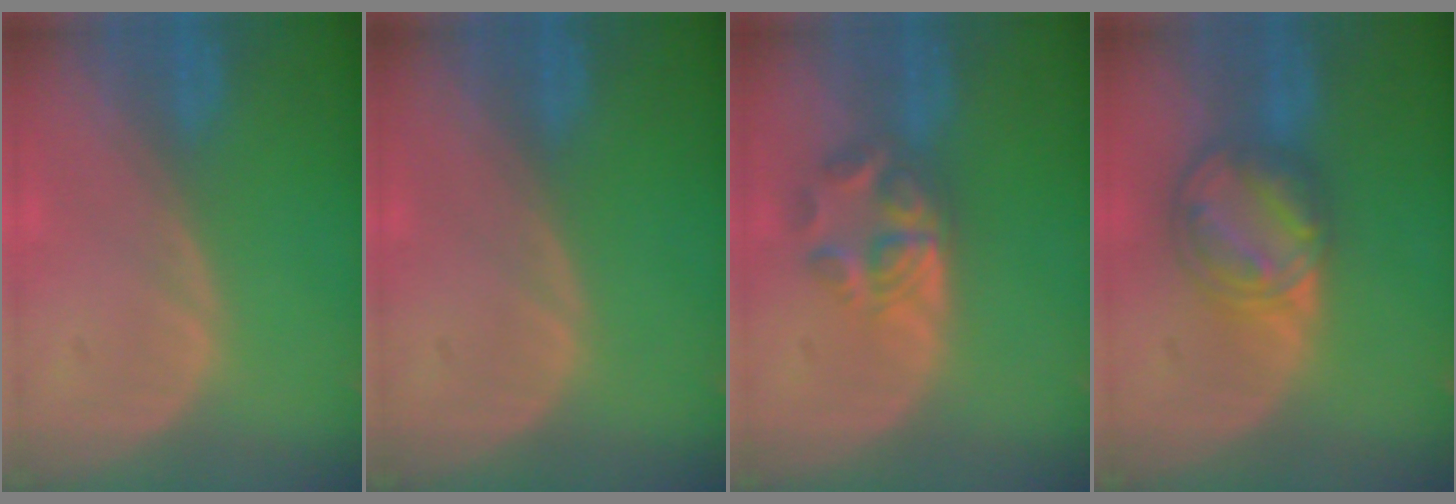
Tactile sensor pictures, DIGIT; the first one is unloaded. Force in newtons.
{"total": 0.0}
{"total": 5.7, "press": 4.8, "slide": 3.2}
{"total": 8.2, "press": 7.0, "slide": 4.3}